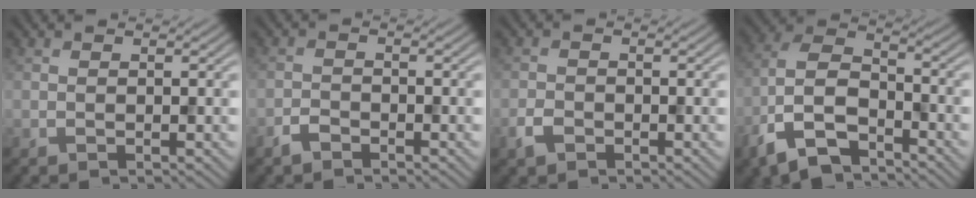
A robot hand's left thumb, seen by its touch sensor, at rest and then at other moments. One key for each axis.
{"total": 1.9, "fx": -1.6, "fy": 0.8, "fz": 0.8, "tx": -0.014, "ty": 0.001, "tz": -0.036}
{"total": 2.2, "fx": -1.3, "fy": 1.4, "fz": 1.0, "tx": -0.024, "ty": -0.003, "tz": -0.033}
{"total": 11.0, "fx": -6.8, "fy": 5.1, "fz": 6.9, "tx": -0.149, "ty": -0.010, "tz": -0.148}